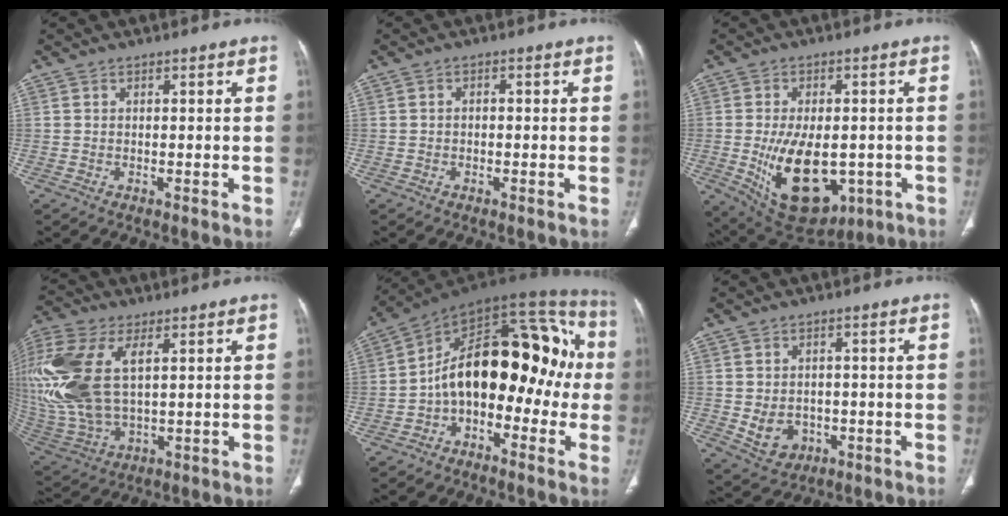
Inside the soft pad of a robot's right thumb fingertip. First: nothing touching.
{"total": 1.0, "force": [-0.2, 0.7, 0.5], "torque": [-0.005, 0.005, -0.005]}
{"total": 17.2, "force": [-3.7, 10.0, 13.5], "torque": [-0.209, -0.007, -0.027]}
{"total": 22.6, "force": [4.7, 12.1, 18.4], "torque": [-0.455, -0.009, 0.095]}
{"total": 22.2, "force": [-2.1, 12.6, 18.1], "torque": [-0.226, 0.086, -0.042]}
{"total": 6.1, "force": [-1.1, 5.0, 3.2], "torque": [-0.037, 0.007, -0.001]}